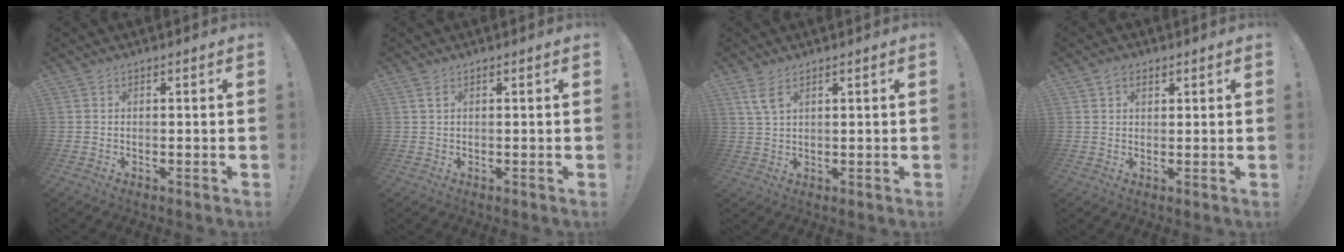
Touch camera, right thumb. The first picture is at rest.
{"total": 1.5, "force": [0.7, 0.4, 1.3], "torque": [-0.021, -0.001, 0.011]}
{"total": 4.7, "force": [2.7, 1.8, 3.4], "torque": [-0.064, -0.007, 0.050]}
{"total": 2.5, "force": [1.6, 1.6, 0.9], "torque": [-0.010, -0.004, 0.028]}